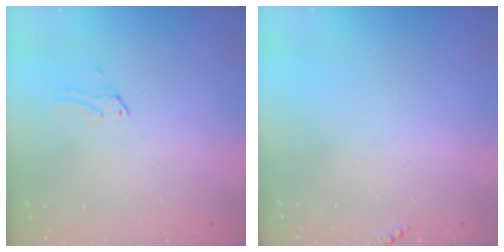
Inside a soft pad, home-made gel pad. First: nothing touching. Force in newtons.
{"total": 4.9, "press": 4.8, "slide": 0.5}